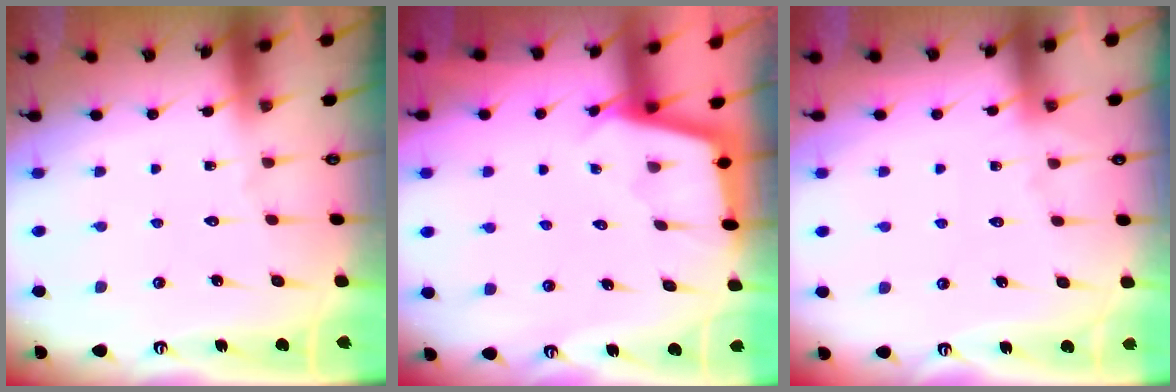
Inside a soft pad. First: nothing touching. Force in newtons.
{"total": 2.3, "press": 2.3, "slide": 0.2}
{"total": 5.1, "press": 5.1, "slide": 0.6}